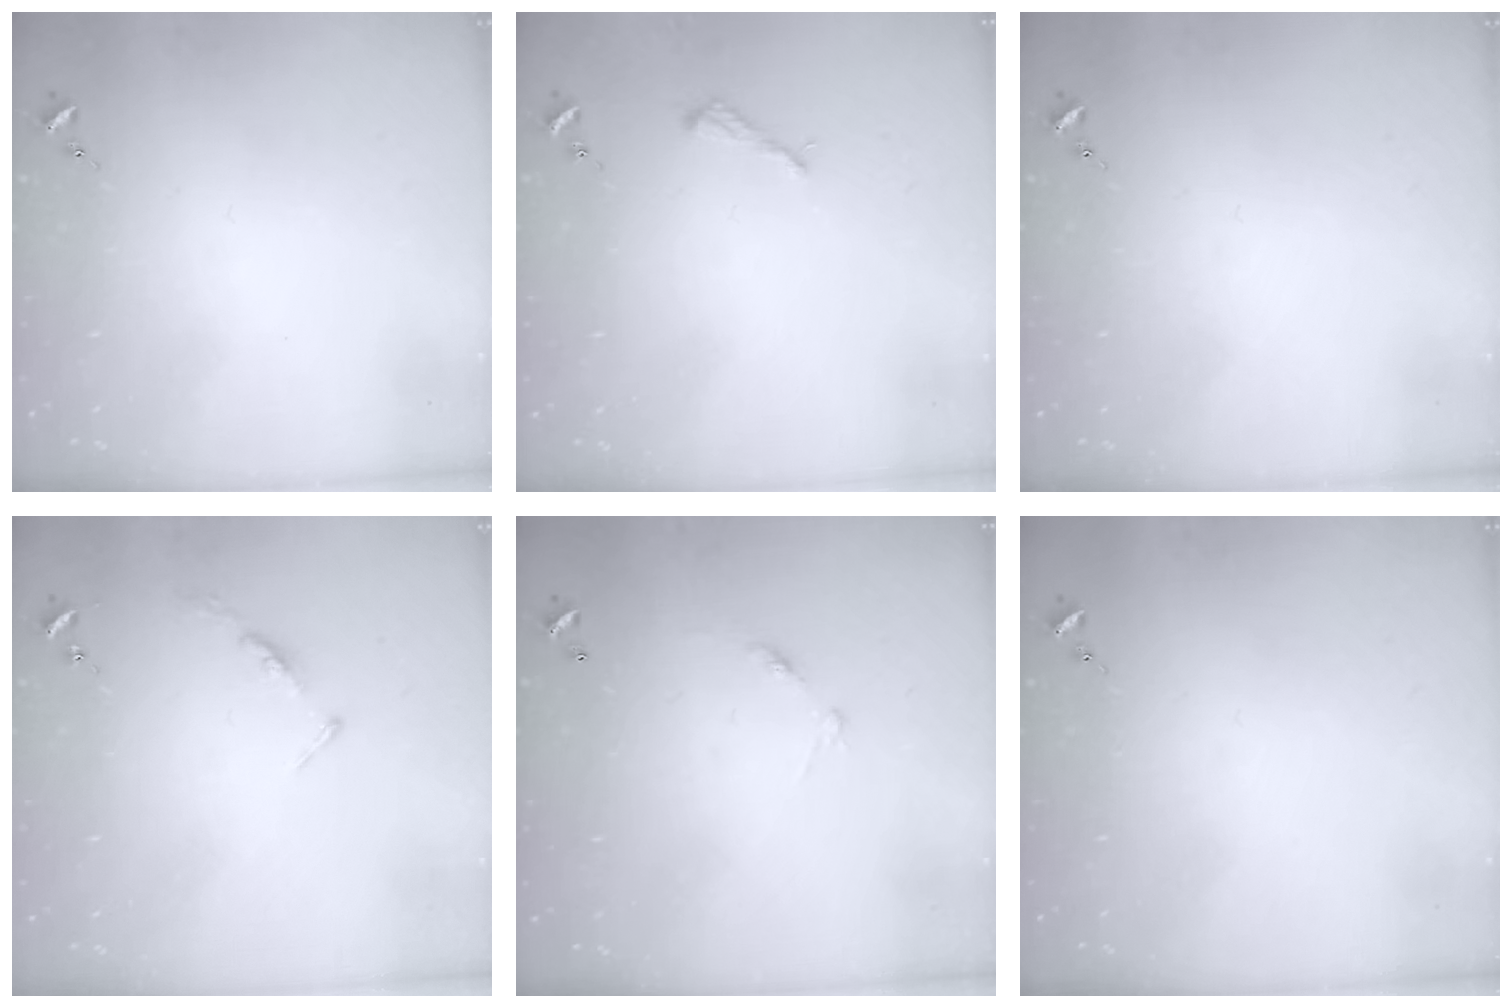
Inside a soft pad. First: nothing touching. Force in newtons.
{"total": 2.6, "press": 2.6, "slide": 0.3}
{"total": 0.0}
{"total": 3.5, "press": 3.5, "slide": 0.4}
{"total": 7.0, "press": 7.0, "slide": 0.5}
{"total": 0.0}